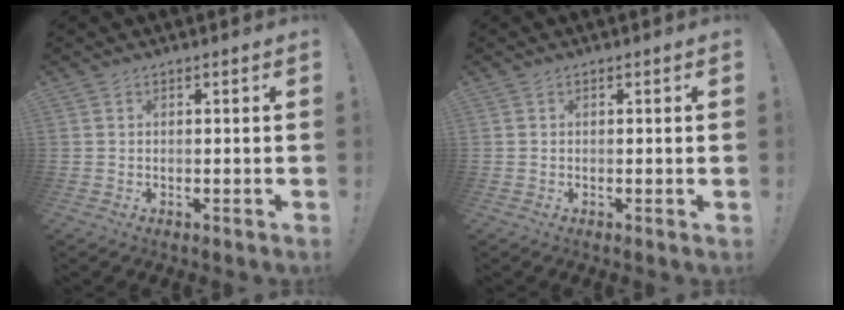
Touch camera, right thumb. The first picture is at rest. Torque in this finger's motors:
{"motor_torque": [0.05, -0.13, 0.14, -0.09, 0.03]}